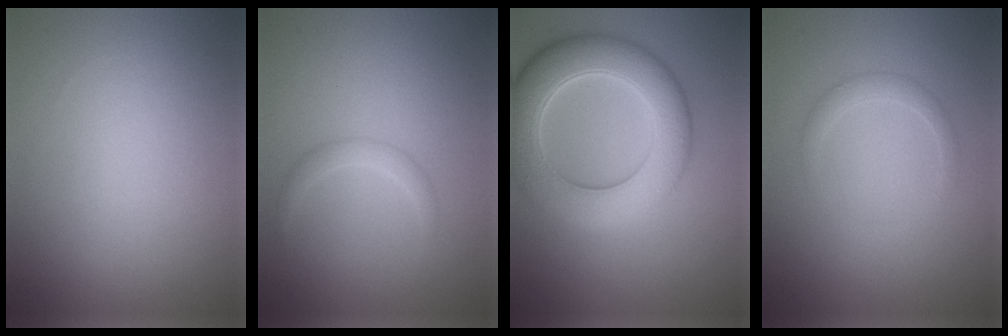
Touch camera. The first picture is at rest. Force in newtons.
{"total": 1.2, "press": 1.2, "slide": 0.1}
{"total": 8.3, "press": 8.2, "slide": 0.5}
{"total": 1.4, "press": 1.4, "slide": 0.1}